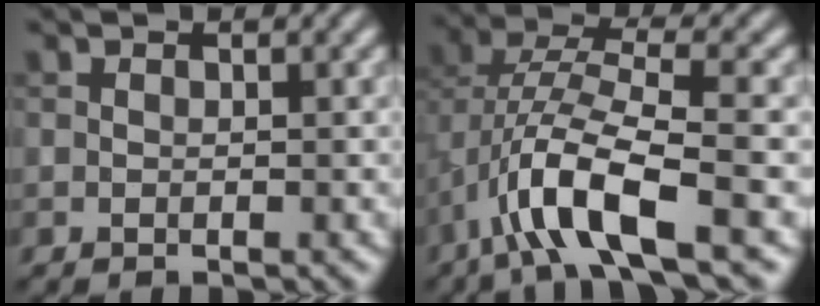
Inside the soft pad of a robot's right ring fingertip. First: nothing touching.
{"total": 7.2, "force": [-2.9, 2.1, 6.3], "torque": [-0.124, 0.006, -0.061]}